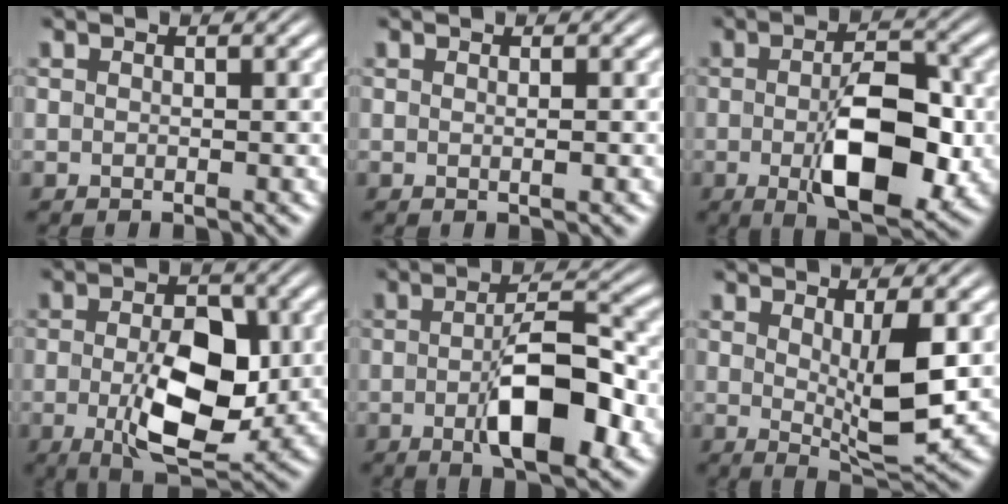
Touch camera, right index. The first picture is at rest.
{"total": 0.6, "force": [0.0, -0.3, 0.5], "torque": [-0.007, -0.003, -0.001]}
{"total": 8.9, "force": [-1.8, 3.6, 7.9], "torque": [-0.124, -0.016, -0.025]}
{"total": 8.8, "force": [-1.3, 4.3, 7.5], "torque": [-0.128, -0.032, -0.010]}
{"total": 7.7, "force": [-2.0, 2.3, 7.0], "torque": [-0.103, -0.007, -0.033]}
{"total": 5.0, "force": [0.8, 0.8, 4.9], "torque": [-0.076, -0.021, 0.025]}